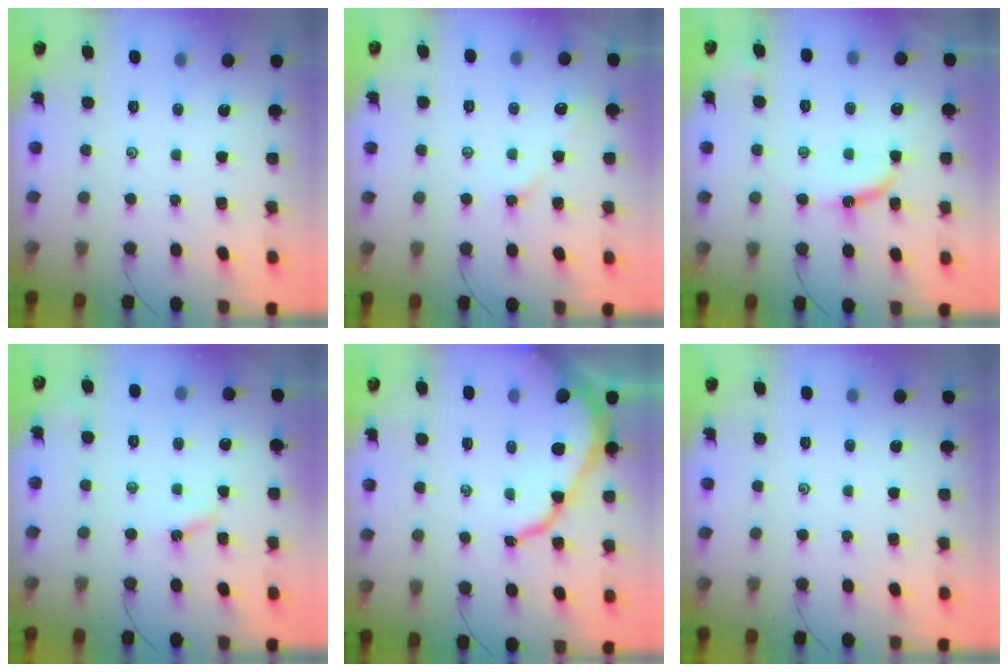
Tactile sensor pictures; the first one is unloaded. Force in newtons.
{"total": 2.4, "press": 2.4, "slide": 0.6}
{"total": 8.9, "press": 8.9, "slide": 0.9}
{"total": 3.7, "press": 3.7, "slide": 0.1}
{"total": 10.0, "press": 10.0, "slide": 0.9}
{"total": 0.0}